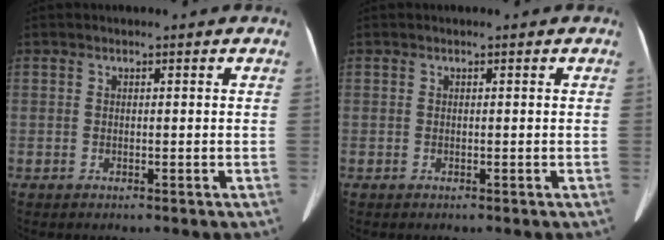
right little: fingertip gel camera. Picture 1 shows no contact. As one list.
[{"total": 0.0}]